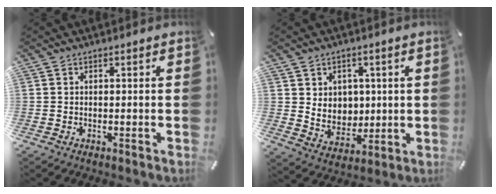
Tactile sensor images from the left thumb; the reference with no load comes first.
{"total": 7.2, "force": [2.5, 6.5, 1.6], "torque": [-0.014, -0.024, 0.047]}